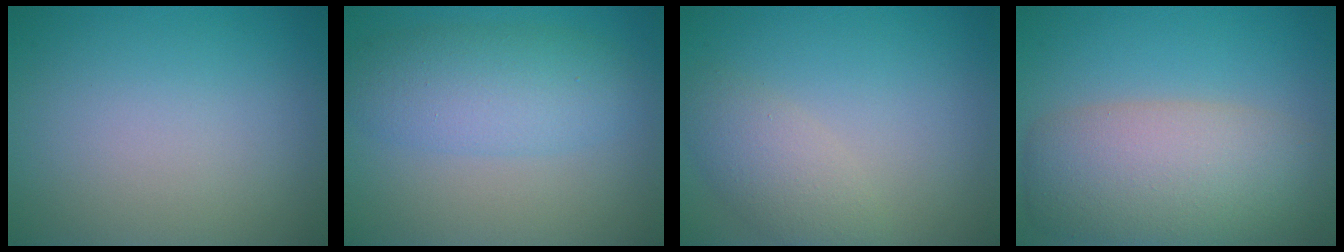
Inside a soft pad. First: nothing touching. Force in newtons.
{"total": 3.4, "press": 3.4, "slide": 0.2}
{"total": 2.9, "press": 2.9, "slide": 0.2}
{"total": 8.1, "press": 8.1, "slide": 0.5}